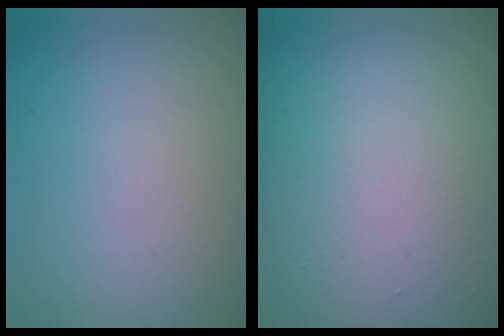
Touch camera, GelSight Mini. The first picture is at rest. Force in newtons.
{"total": 22.1, "press": 22.1, "slide": 1.1}